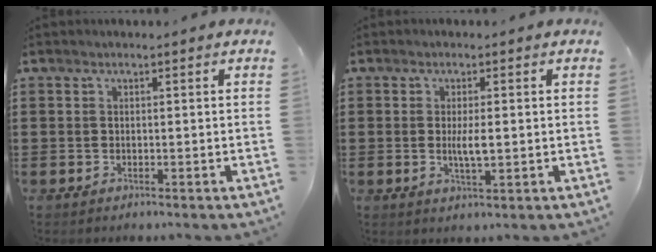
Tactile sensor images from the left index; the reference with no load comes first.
{"total": 3.6, "force": [-0.1, 0.8, 3.5], "torque": [-0.071, -0.006, -0.004]}